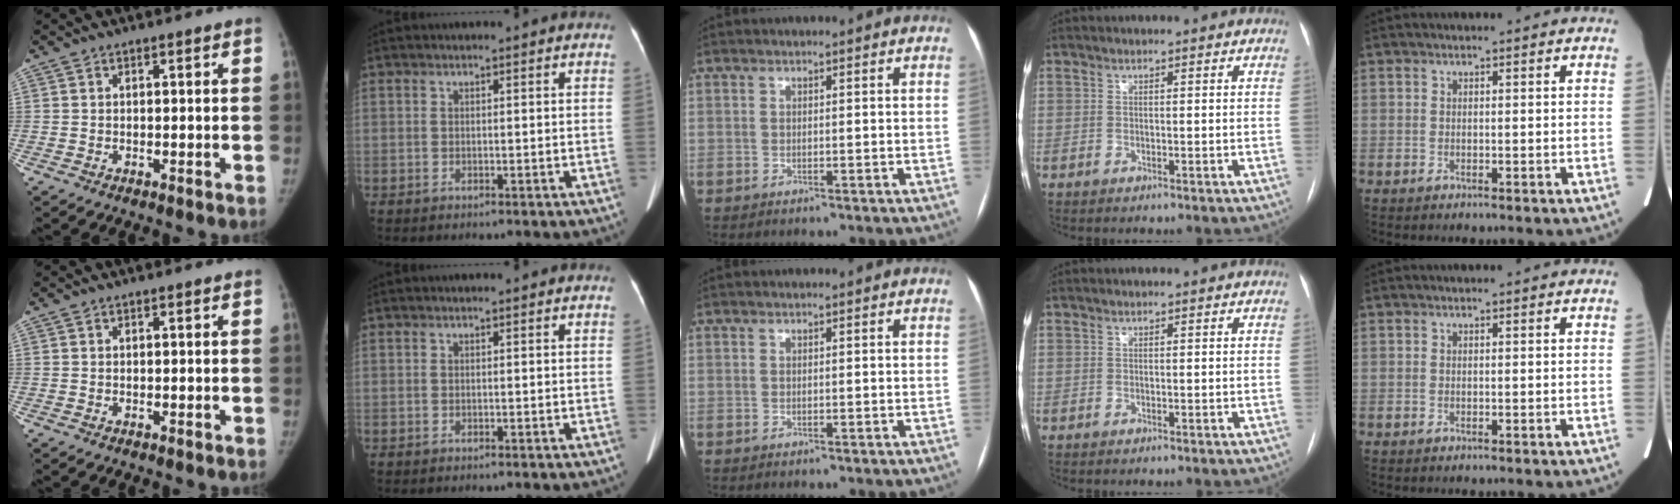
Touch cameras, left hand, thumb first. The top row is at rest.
{}